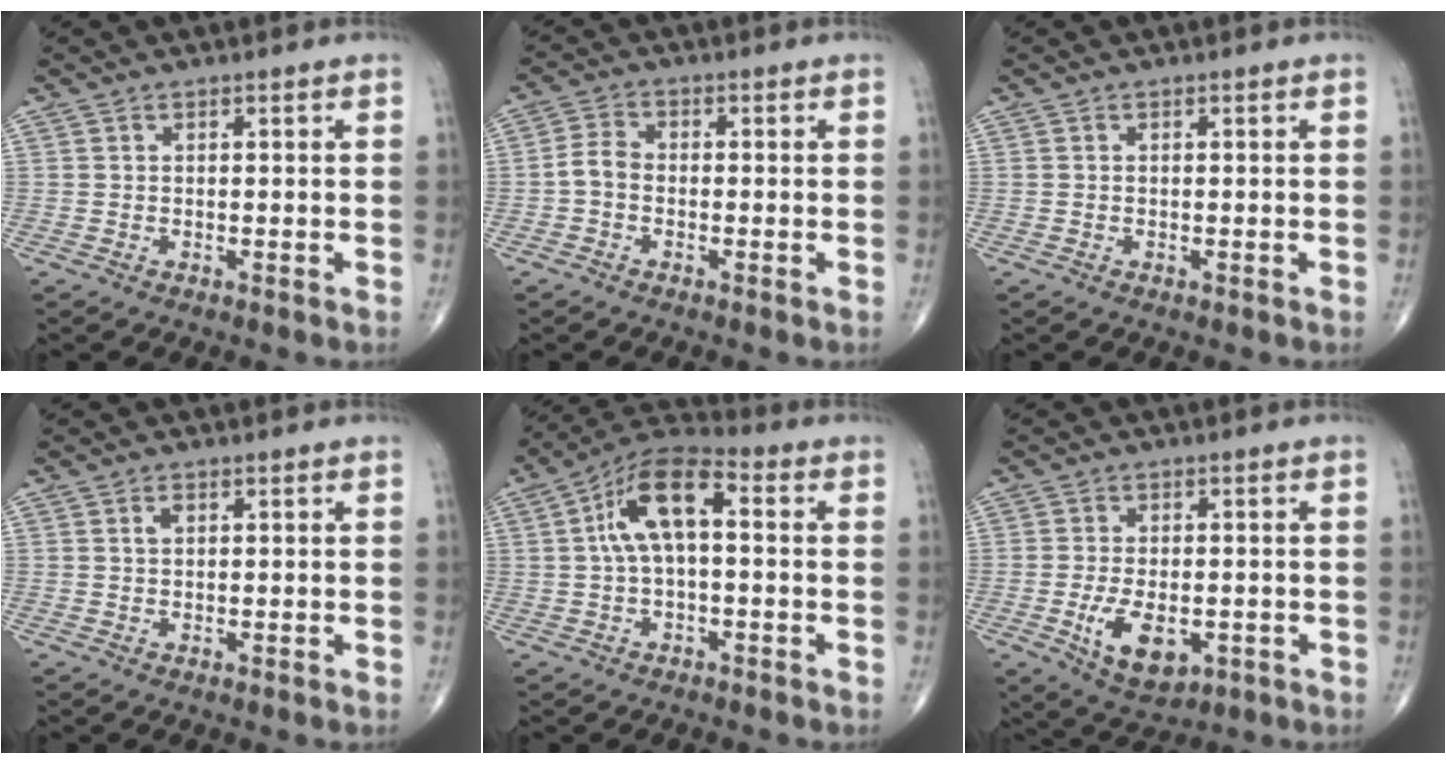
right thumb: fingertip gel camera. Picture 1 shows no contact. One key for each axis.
{"total": 3.5, "fx": -0.9, "fy": 2.4, "fz": 2.4, "tx": -0.045, "ty": 0.013, "tz": -0.028}
{"total": 0.0}
{"total": 1.3, "fx": 0.4, "fy": 0.8, "fz": 1.0, "tx": -0.013, "ty": 0.002, "tz": 0.006}
{"total": 11.5, "fx": 1.3, "fy": 5.2, "fz": 10.2, "tx": -0.184, "ty": 0.040, "tz": 0.011}
{"total": 9.2, "fx": -2.5, "fy": 5.1, "fz": 7.3, "tx": -0.116, "ty": -0.006, "tz": -0.029}